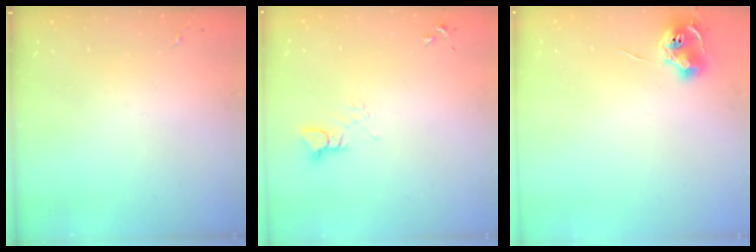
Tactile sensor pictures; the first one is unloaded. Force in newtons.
{"total": 3.4, "press": 3.4, "slide": 0.3}
{"total": 8.7, "press": 8.7, "slide": 0.4}